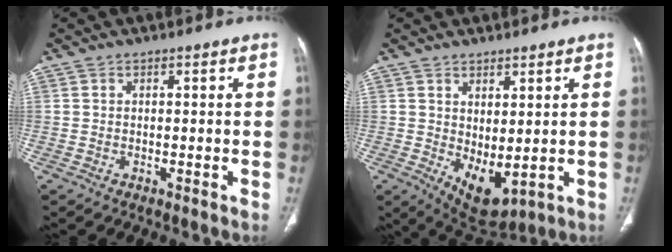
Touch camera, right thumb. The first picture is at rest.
{"total": 7.4, "force": [0.1, 3.7, 6.4], "torque": [-0.090, -0.018, 0.025]}